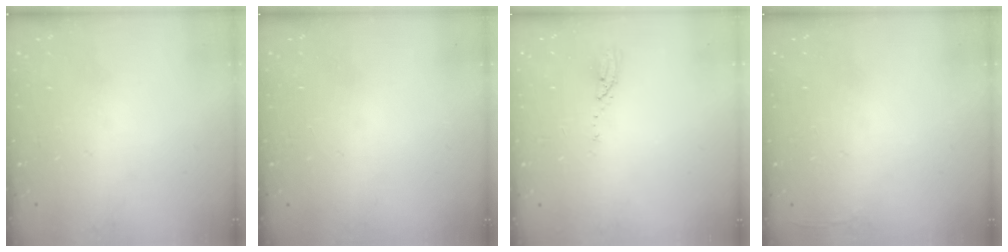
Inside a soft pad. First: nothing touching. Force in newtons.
{"total": 0.0}
{"total": 3.0, "press": 2.9, "slide": 0.3}
{"total": 2.8, "press": 2.6, "slide": 0.9}